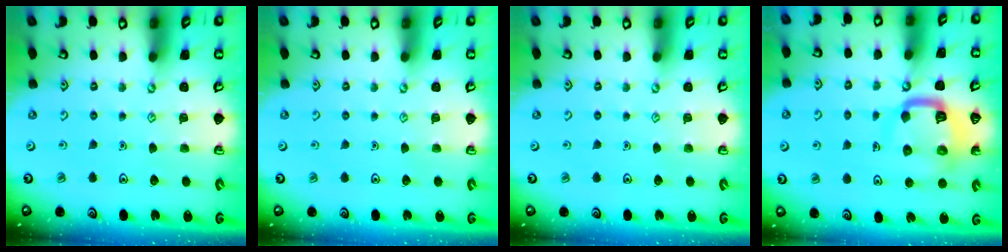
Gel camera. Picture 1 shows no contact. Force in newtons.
{"total": 0.0}
{"total": 0.0}
{"total": 10.8, "press": 10.8, "slide": 1.1}